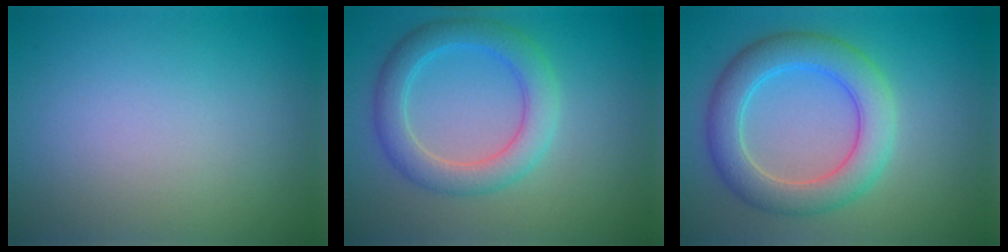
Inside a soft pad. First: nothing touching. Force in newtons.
{"total": 4.4, "press": 4.4, "slide": 0.4}
{"total": 6.0, "press": 6.0, "slide": 0.5}